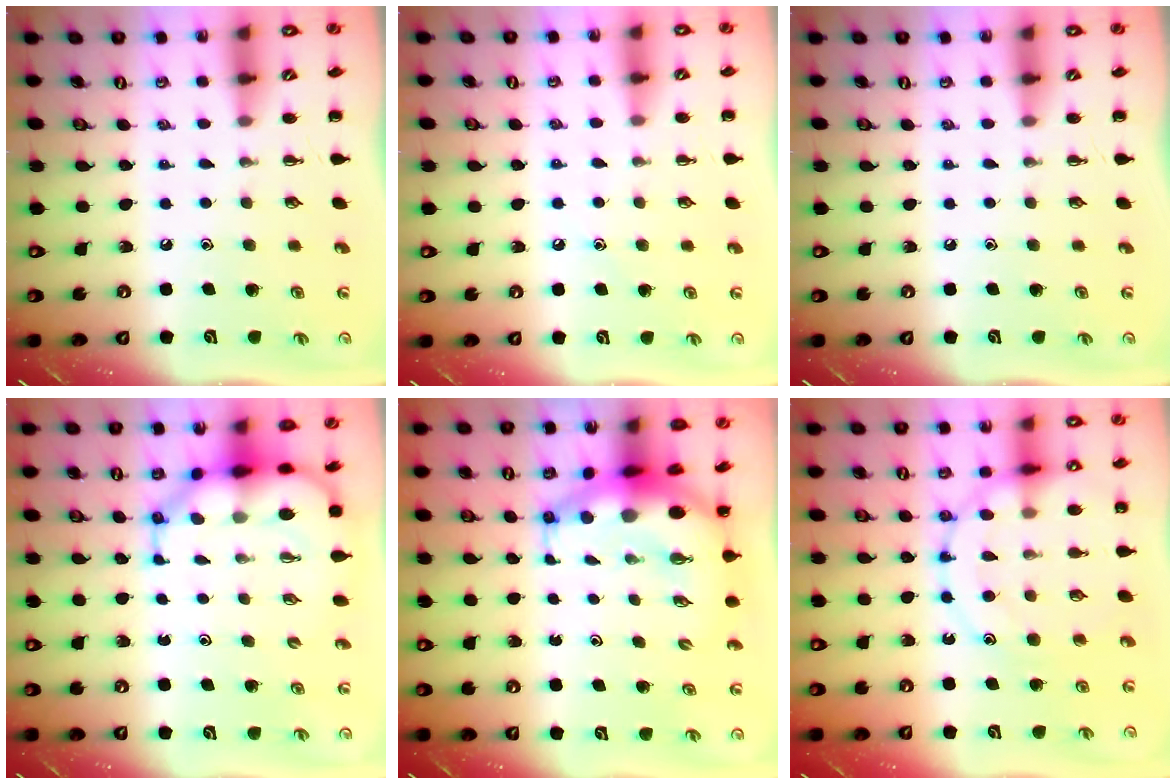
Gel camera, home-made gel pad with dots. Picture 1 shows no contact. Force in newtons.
{"total": 5.5, "press": 5.3, "slide": 1.6}
{"total": 0.0}
{"total": 9.4, "press": 8.9, "slide": 3.0}
{"total": 8.7, "press": 8.4, "slide": 2.2}
{"total": 15.7, "press": 15.6, "slide": 1.9}